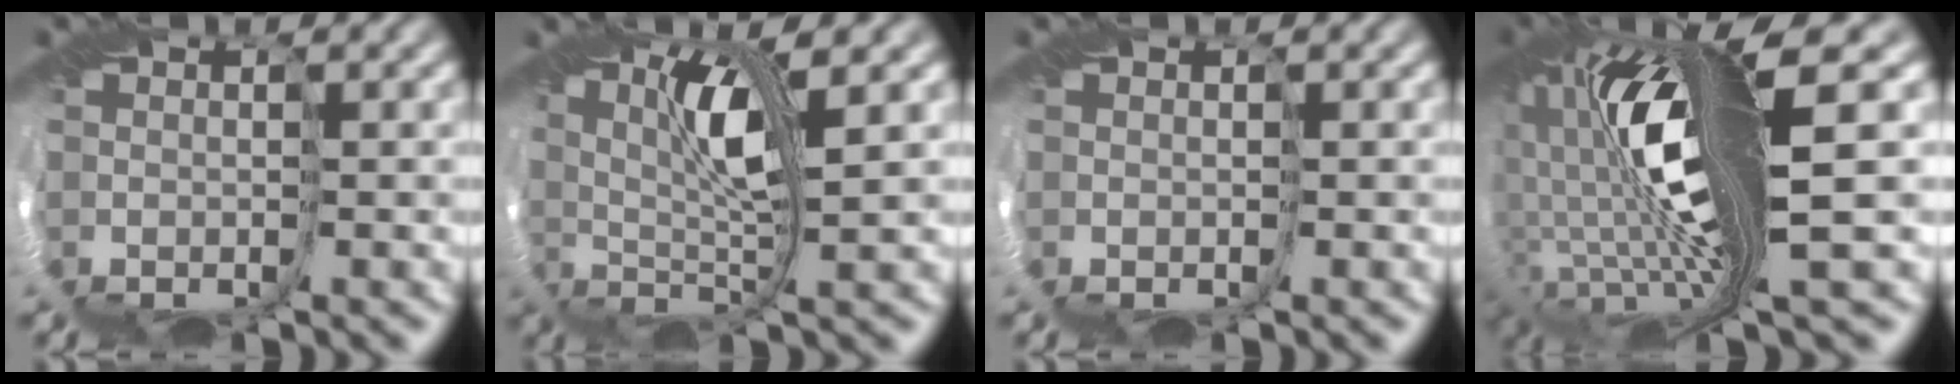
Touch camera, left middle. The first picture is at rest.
{"total": 5.5, "force": [2.1, 0.1, 5.1], "torque": [-0.102, 0.007, 0.036]}
{"total": 0.0}
{"total": 12.9, "force": [0.7, 2.9, 12.6], "torque": [-0.244, -0.010, 0.026]}